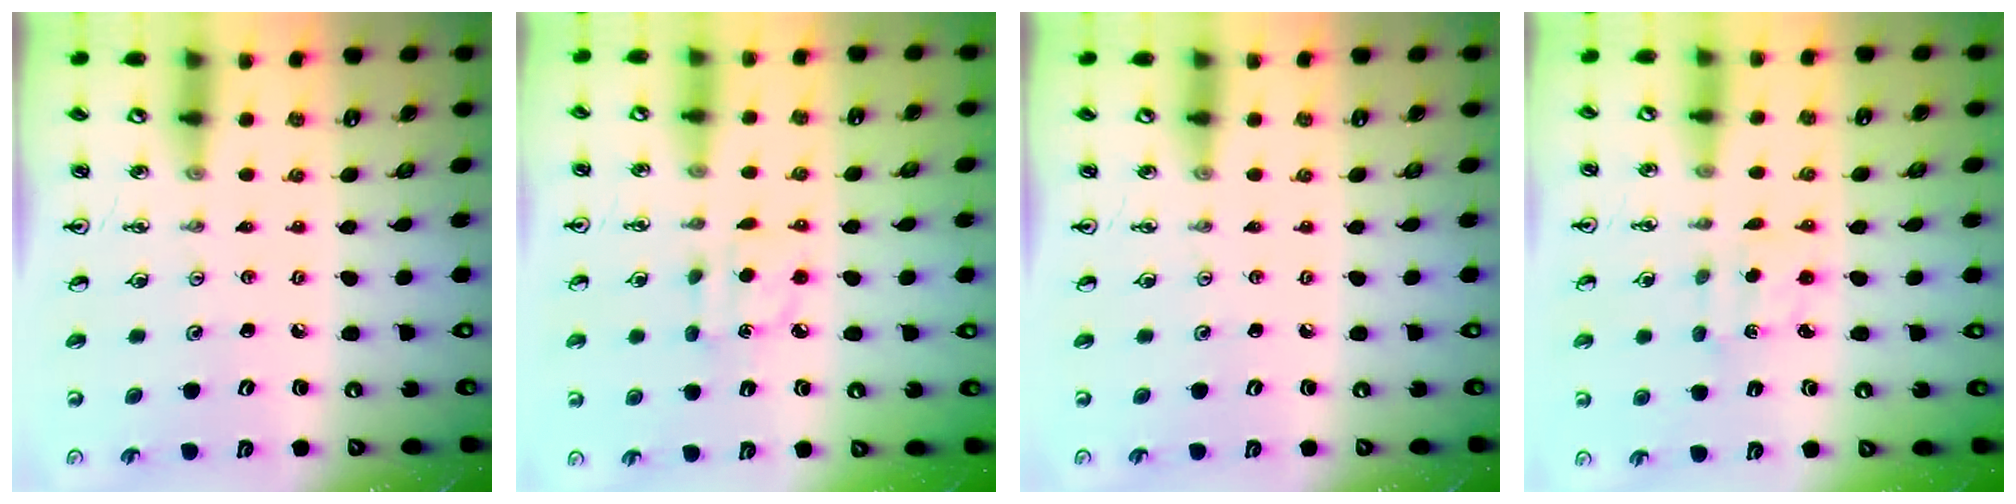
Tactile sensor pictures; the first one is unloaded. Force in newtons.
{"total": 6.4, "press": 6.4, "slide": 0.4}
{"total": 0.0}
{"total": 1.8, "press": 1.6, "slide": 0.7}